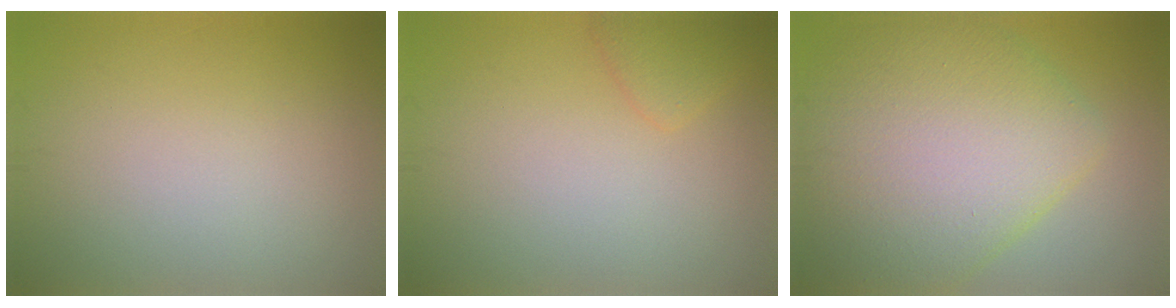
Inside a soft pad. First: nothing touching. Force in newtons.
{"total": 1.5, "press": 1.5, "slide": 0.1}
{"total": 10.7, "press": 10.7, "slide": 0.4}